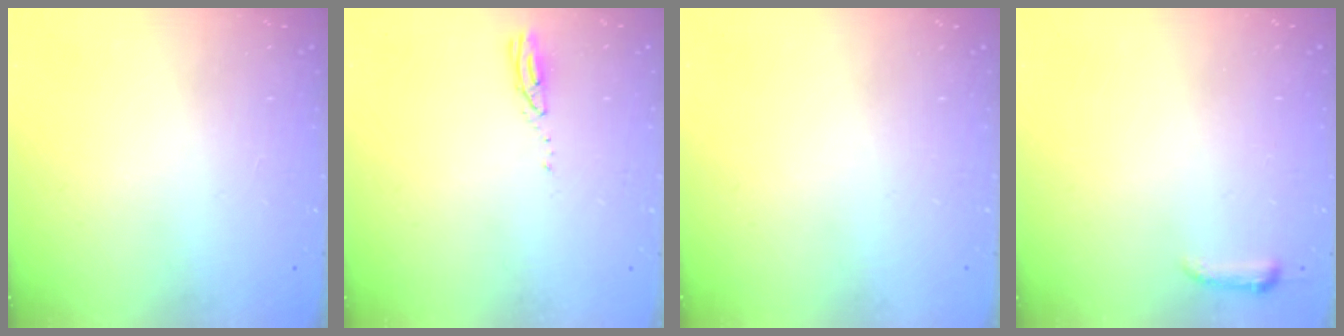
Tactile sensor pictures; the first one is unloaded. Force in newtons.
{"total": 3.1, "press": 3.1, "slide": 0.2}
{"total": 0.0}
{"total": 3.2, "press": 3.2, "slide": 0.7}